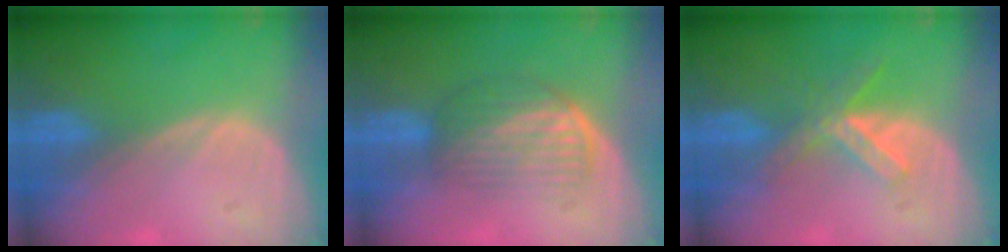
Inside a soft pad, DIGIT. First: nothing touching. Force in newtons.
{"total": 6.3, "press": 5.6, "slide": 2.7}
{"total": 5.2, "press": 5.1, "slide": 1.0}